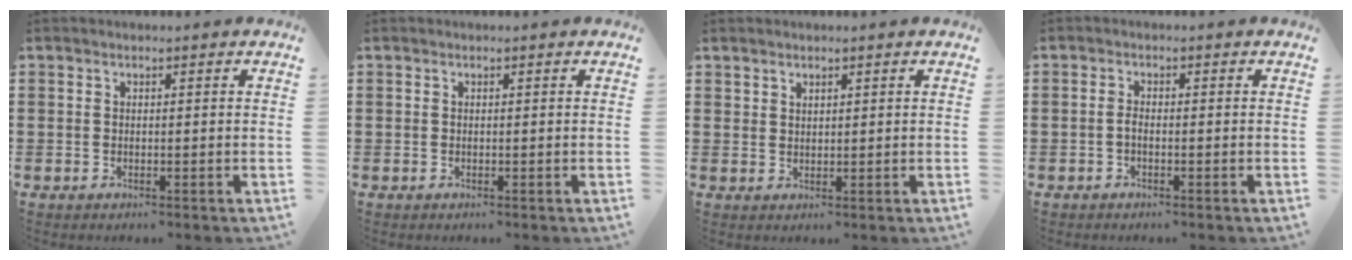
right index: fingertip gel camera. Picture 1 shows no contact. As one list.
[{"total": 0.0}, {"total": 1.5, "force": [1.4, 0.6, 0.0], "torque": [-0.002, 0.002, 0.027]}, {"total": 1.2, "force": [-0.6, 0.3, 0.9], "torque": [-0.028, -0.005, -0.013]}]